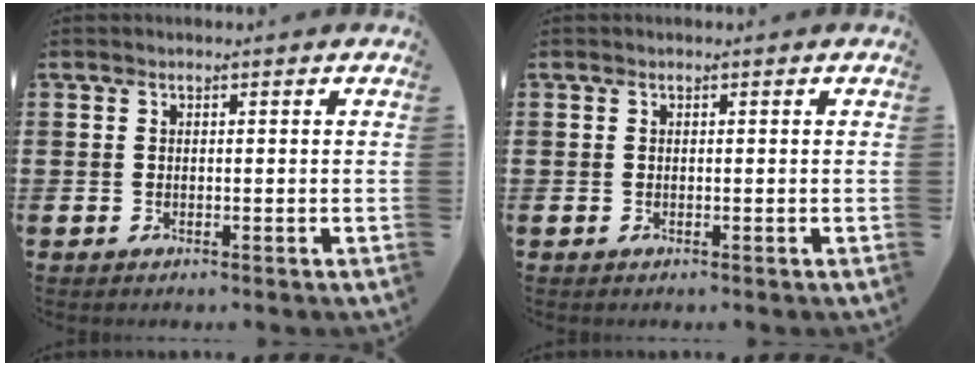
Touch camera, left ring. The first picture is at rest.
{"total": 0.0}